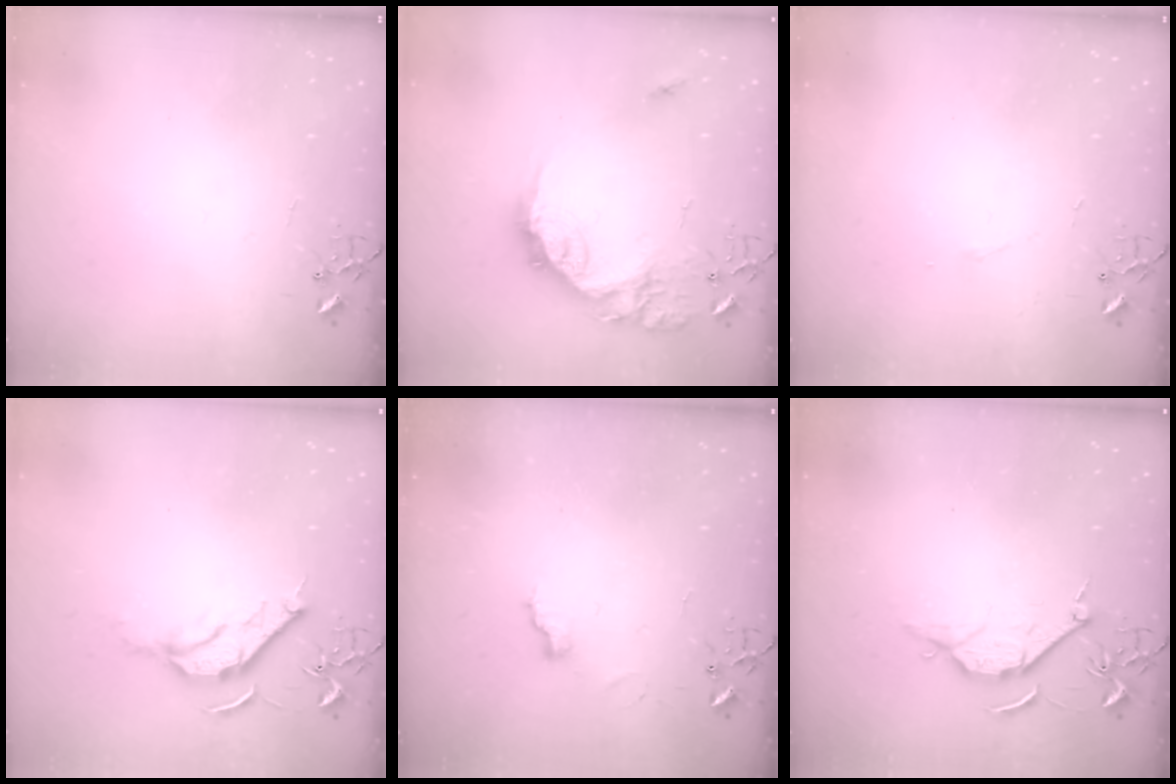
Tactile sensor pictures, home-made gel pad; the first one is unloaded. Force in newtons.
{"total": 19.2, "press": 19.2, "slide": 1.0}
{"total": 3.3, "press": 3.2, "slide": 0.6}
{"total": 10.3, "press": 10.2, "slide": 1.3}
{"total": 7.4, "press": 7.4, "slide": 0.4}
{"total": 8.4, "press": 8.3, "slide": 1.0}